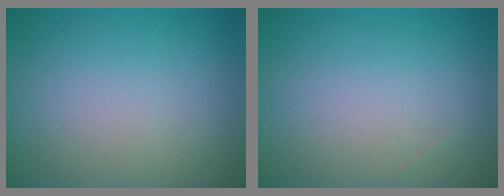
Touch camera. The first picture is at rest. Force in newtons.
{"total": 0.0}